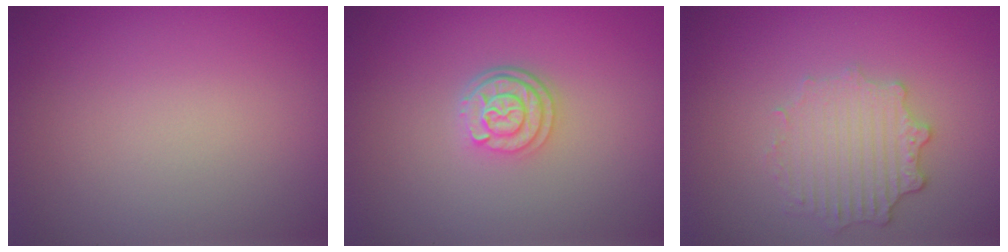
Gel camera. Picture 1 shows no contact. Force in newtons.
{"total": 3.0, "press": 2.4, "slide": 1.8}
{"total": 3.3, "press": 2.8, "slide": 1.7}